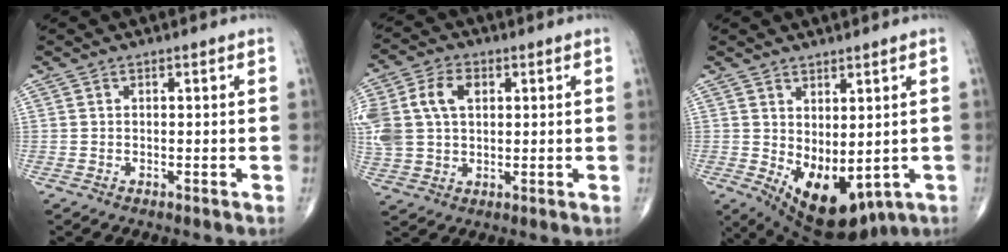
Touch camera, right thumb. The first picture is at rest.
{"total": 15.0, "force": [3.5, 10.7, 9.9], "torque": [-0.246, 0.021, 0.070]}
{"total": 12.5, "force": [-1.7, 6.6, 10.5], "torque": [-0.151, -0.016, 0.005]}